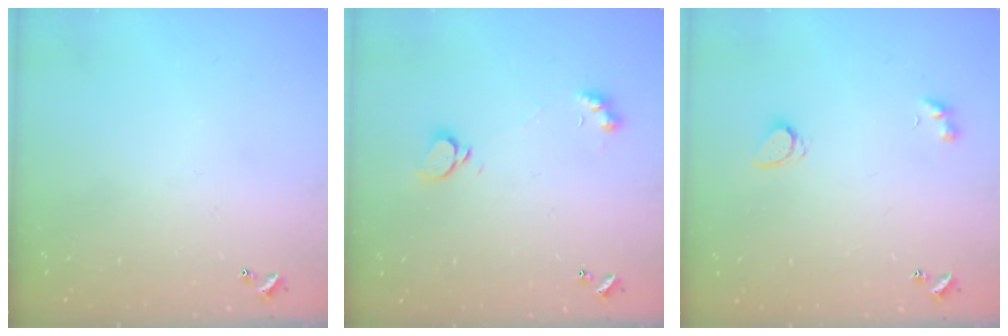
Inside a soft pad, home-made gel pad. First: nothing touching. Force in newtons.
{"total": 2.1, "press": 2.1, "slide": 0.3}
{"total": 2.1, "press": 2.0, "slide": 0.4}